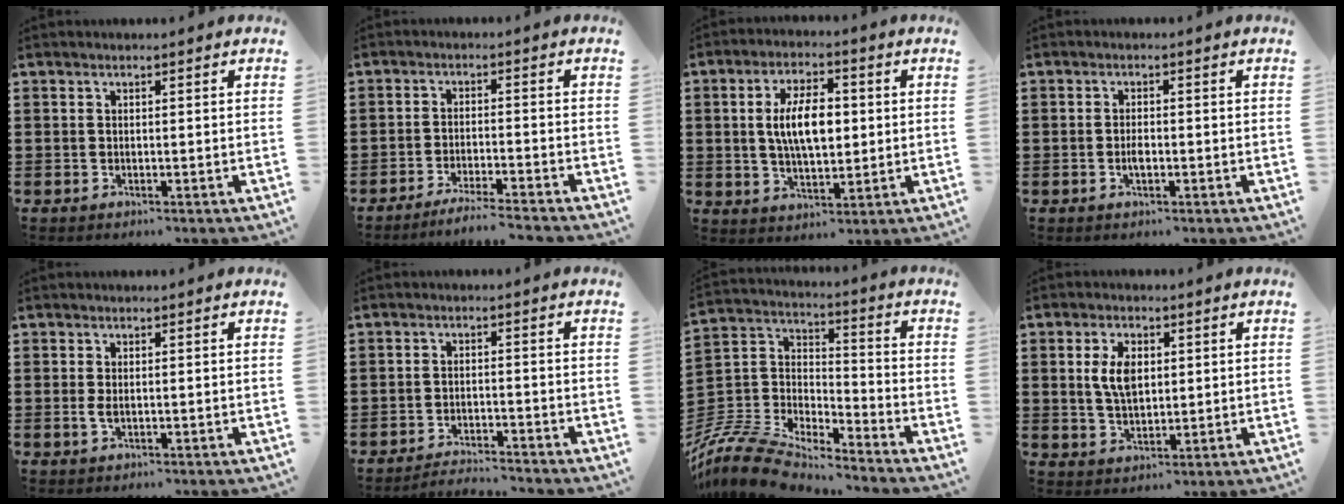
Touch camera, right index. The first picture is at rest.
{"total": 3.4, "force": [-3.2, -0.5, 1.1], "torque": [-0.018, -0.003, -0.064]}
{"total": 8.1, "force": [0.8, 3.8, 7.1], "torque": [-0.129, 0.006, 0.006]}
{"total": 1.8, "force": [-0.5, 0.7, 1.6], "torque": [-0.029, 0.000, -0.008]}
{"total": 1.3, "force": [0.0, 0.5, 1.2], "torque": [-0.030, -0.002, -0.002]}
{"total": 2.5, "force": [-2.5, 0.0, 0.0], "torque": [-0.006, 0.003, -0.053]}
{"total": 9.5, "force": [-8.8, 2.0, 2.7], "torque": [-0.083, 0.002, -0.183]}
{"total": 5.7, "force": [1.2, 3.2, 4.6], "torque": [-0.097, 0.015, 0.019]}